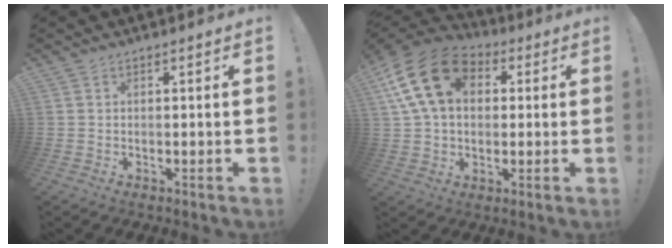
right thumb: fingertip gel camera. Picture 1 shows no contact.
{"total": 18.3, "force": [5.4, 12.7, 12.0], "torque": [-0.222, 0.002, 0.102]}